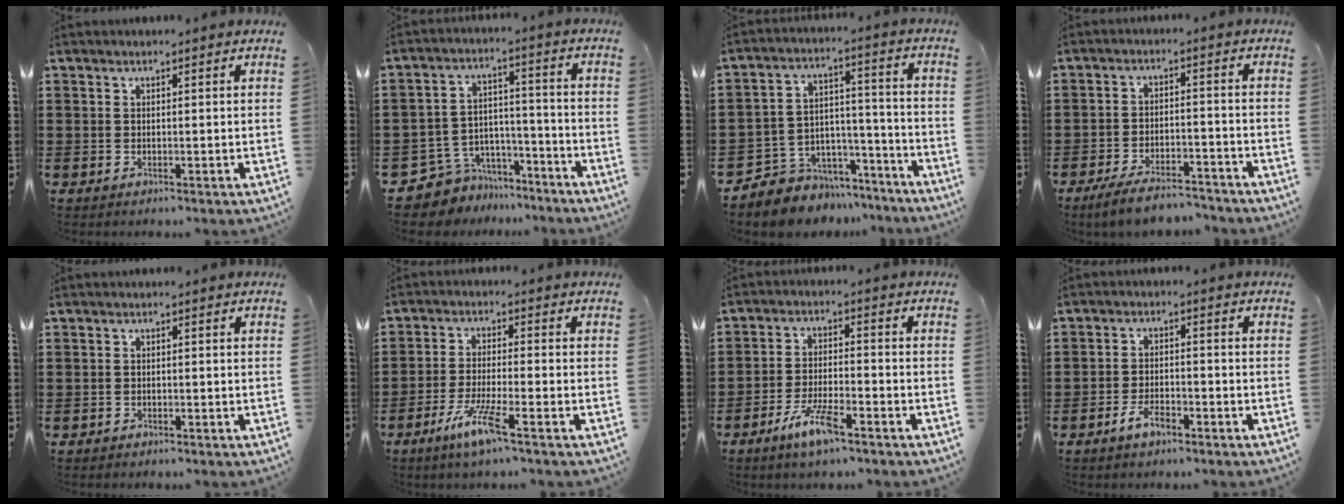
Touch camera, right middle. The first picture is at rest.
{"total": 7.2, "force": [-6.6, 2.9, 0.2], "torque": [-0.025, 0.010, -0.135]}
{"total": 6.0, "force": [-5.1, 3.1, -0.5], "torque": [0.003, 0.015, -0.099]}
{"total": 6.2, "force": [-5.6, 1.2, 2.3], "torque": [-0.045, 0.006, -0.109]}
{"total": 0.9, "force": [-0.8, 0.4, 0.0], "torque": [-0.002, 0.002, -0.017]}
{"total": 6.5, "force": [-4.2, 0.6, 5.0], "torque": [-0.112, -0.013, -0.079]}
{"total": 6.7, "force": [-4.4, 1.6, 4.7], "torque": [-0.100, 0.000, -0.082]}
{"total": 3.9, "force": [-2.7, 1.6, 2.3], "torque": [-0.046, 0.006, -0.053]}